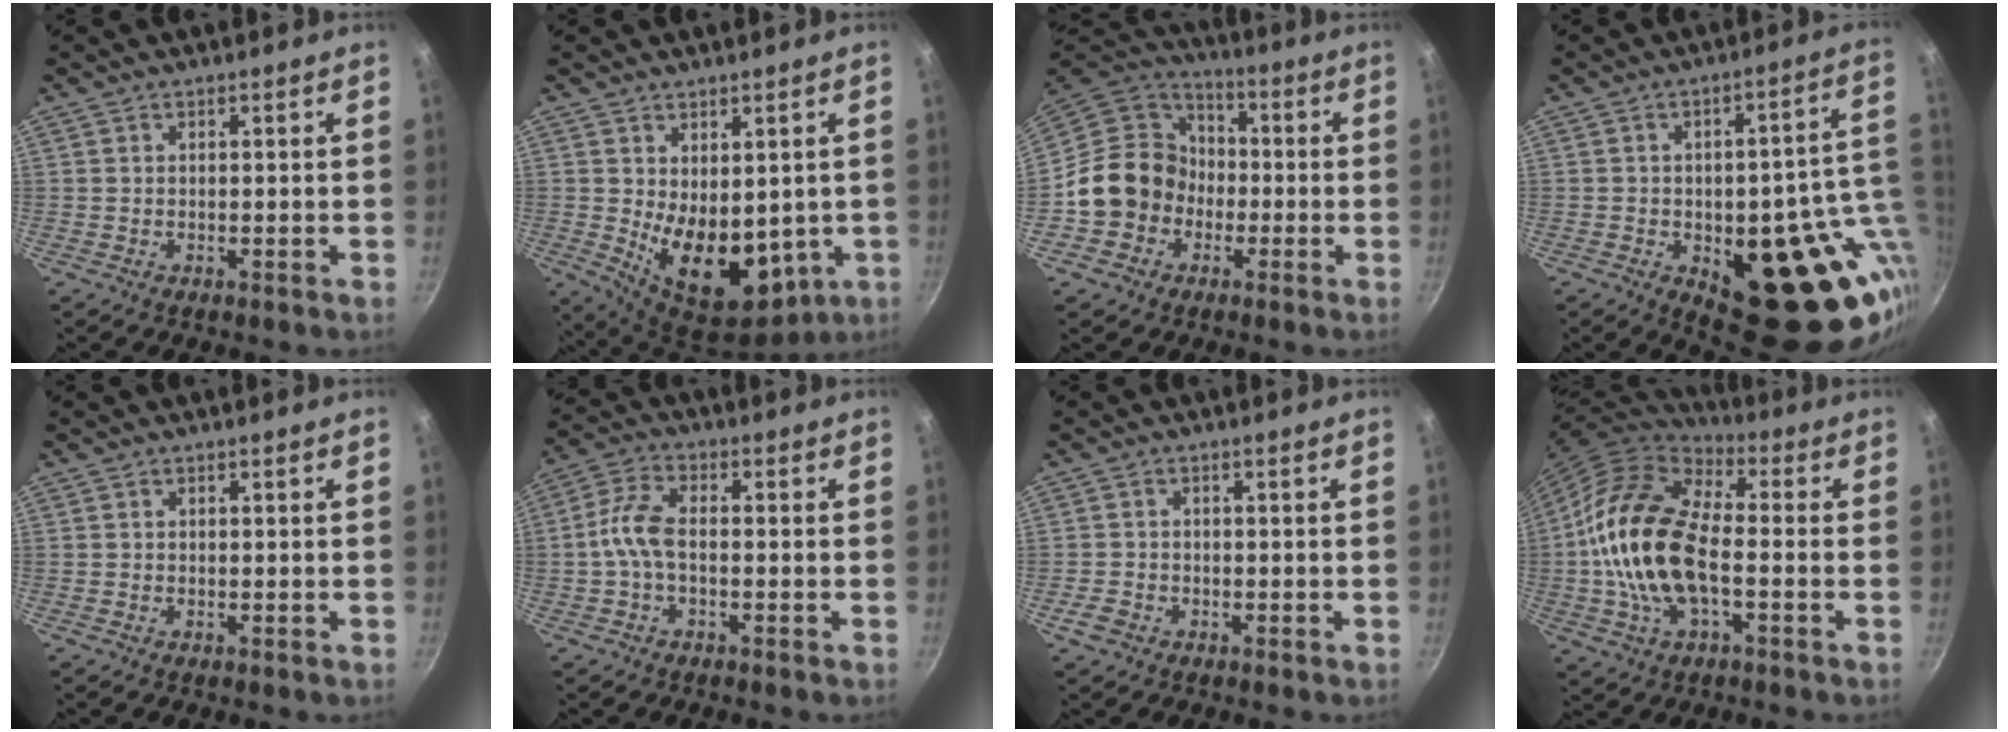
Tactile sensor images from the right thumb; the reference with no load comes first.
{"total": 14.6, "force": [-0.5, 9.0, 11.5], "torque": [-0.148, -0.036, 0.022]}
{"total": 14.6, "force": [-3.1, 12.9, 6.0], "torque": [-0.060, 0.046, -0.065]}
{"total": 24.1, "force": [-4.2, 11.6, 20.8], "torque": [-0.194, -0.005, -0.041]}
{"total": 0.0}
{"total": 6.5, "force": [-1.3, 3.5, 5.4], "torque": [-0.115, 0.030, -0.036]}
{"total": 2.8, "force": [-1.6, 2.0, 1.2], "torque": [-0.022, 0.014, -0.029]}
{"total": 20.2, "force": [-2.3, 10.7, 17.0], "torque": [-0.311, 0.032, -0.055]}